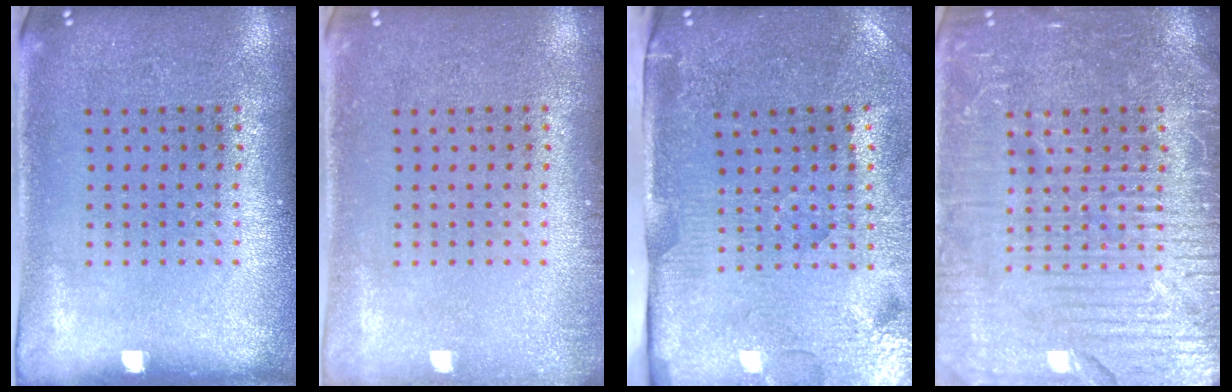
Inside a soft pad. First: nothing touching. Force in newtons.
{"total": 0.8, "press": 0.8, "slide": 0.0}
{"total": 4.4, "press": 3.7, "slide": 2.4}
{"total": 7.2, "press": 7.2, "slide": 0.9}